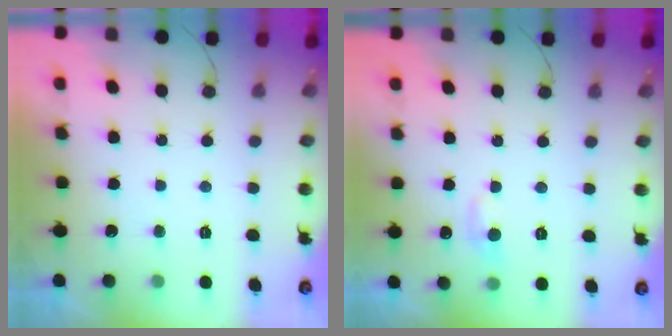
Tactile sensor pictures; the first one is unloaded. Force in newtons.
{"total": 5.5, "press": 5.5, "slide": 0.7}